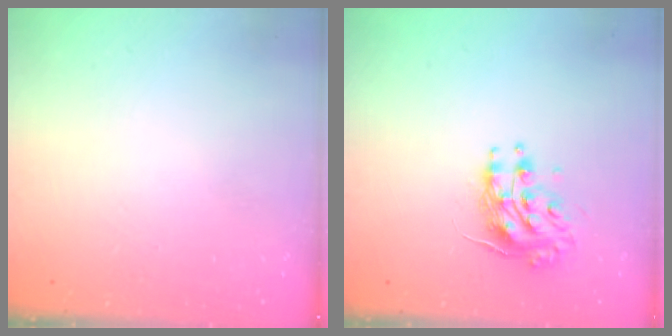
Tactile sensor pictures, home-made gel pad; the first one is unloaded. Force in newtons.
{"total": 9.3, "press": 9.3, "slide": 0.5}